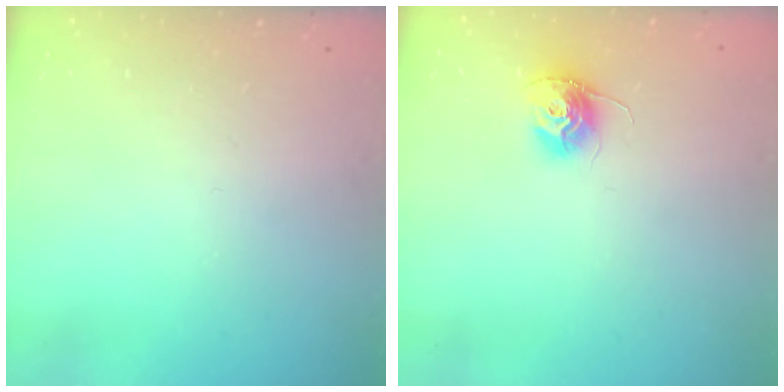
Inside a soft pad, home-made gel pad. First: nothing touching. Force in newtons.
{"total": 11.2, "press": 11.2, "slide": 0.7}